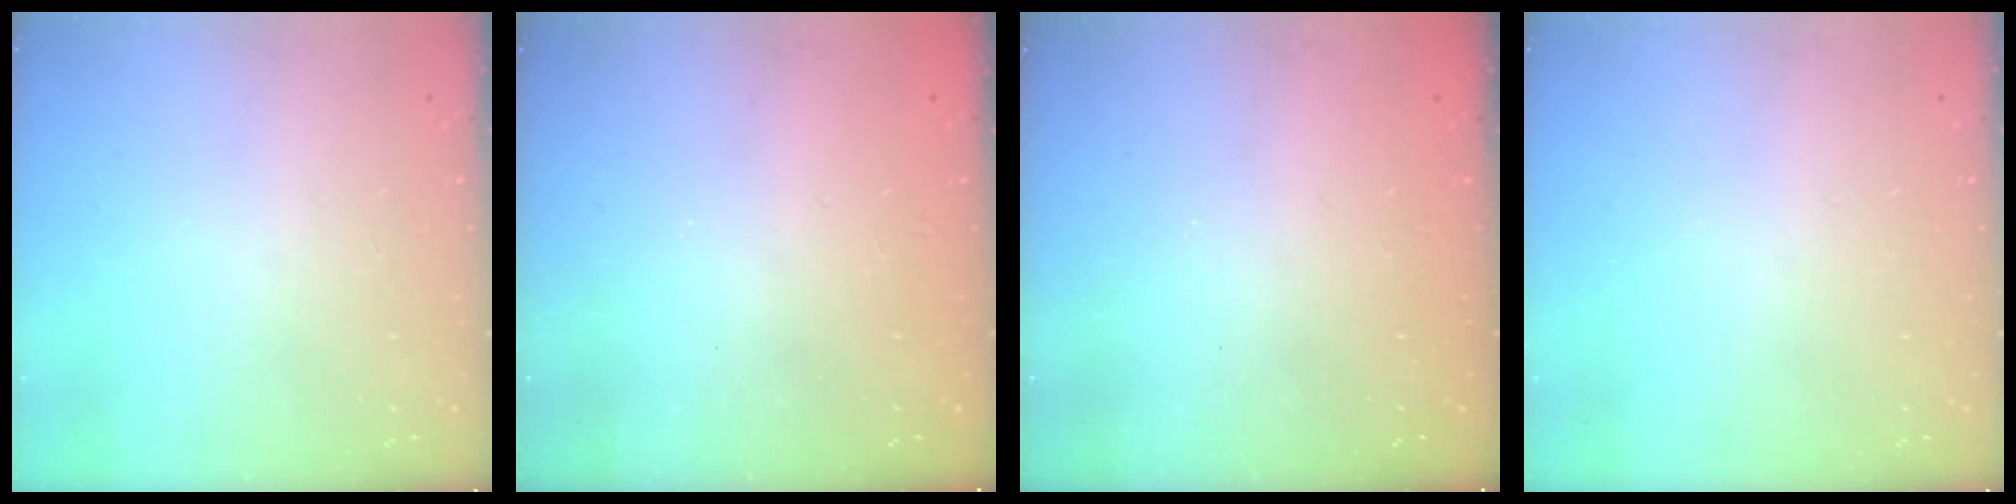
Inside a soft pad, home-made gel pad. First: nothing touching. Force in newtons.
{"total": 2.5, "press": 2.3, "slide": 0.8}
{"total": 2.3, "press": 2.2, "slide": 0.7}
{"total": 0.0}